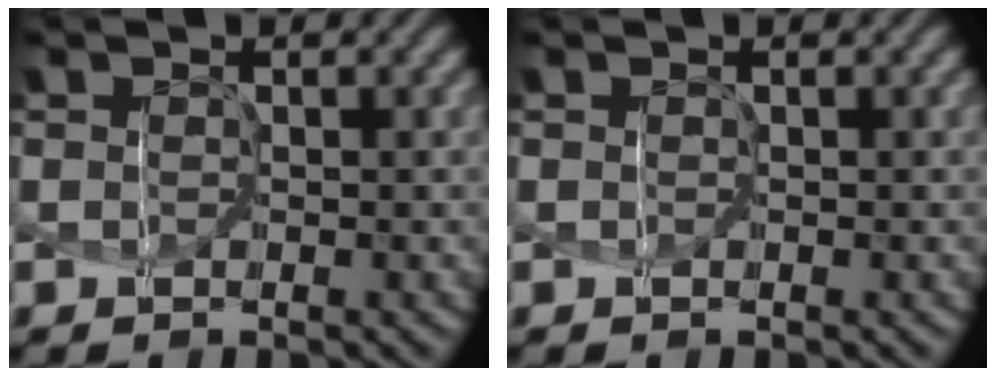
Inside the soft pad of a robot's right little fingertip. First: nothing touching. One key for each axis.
{"total": 0.0}